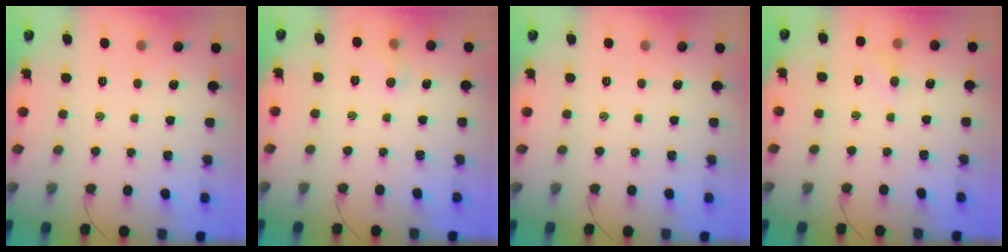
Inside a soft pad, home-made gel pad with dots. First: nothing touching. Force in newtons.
{"total": 4.5, "press": 4.2, "slide": 1.6}
{"total": 0.0}
{"total": 4.4, "press": 4.2, "slide": 1.4}